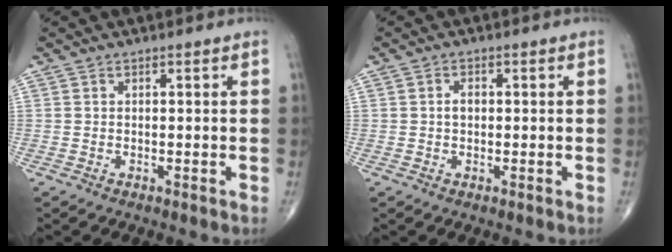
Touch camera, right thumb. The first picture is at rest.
{"total": 1.8, "force": [0.0, 1.2, 1.3], "torque": [-0.021, 0.005, 0.000]}